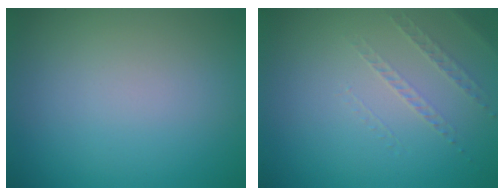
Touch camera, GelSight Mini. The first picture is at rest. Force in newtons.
{"total": 1.1, "press": 0.6, "slide": 0.9}